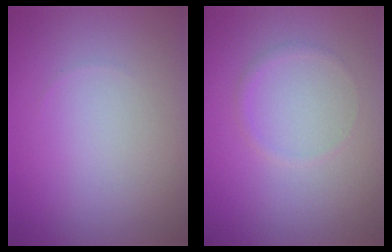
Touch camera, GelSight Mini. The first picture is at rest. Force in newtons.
{"total": 0.7, "press": 0.7, "slide": 0.0}